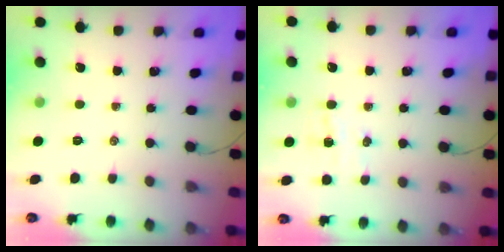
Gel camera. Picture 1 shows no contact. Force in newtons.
{"total": 4.8, "press": 4.7, "slide": 1.1}